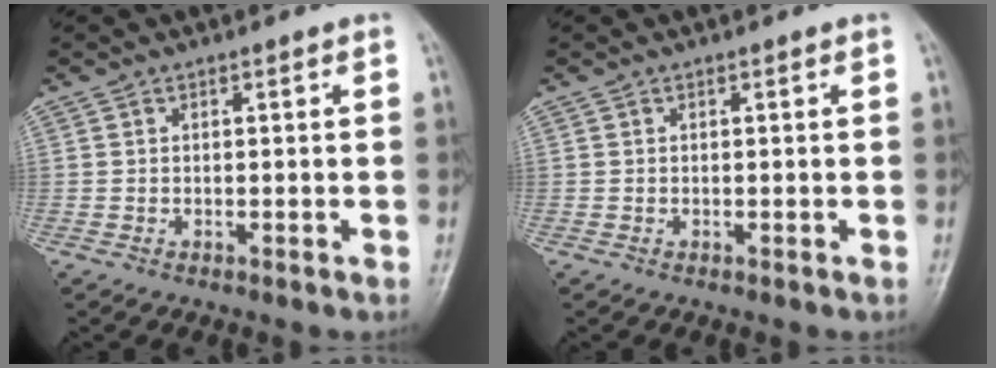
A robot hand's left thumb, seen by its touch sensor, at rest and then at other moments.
{"total": 0.0}